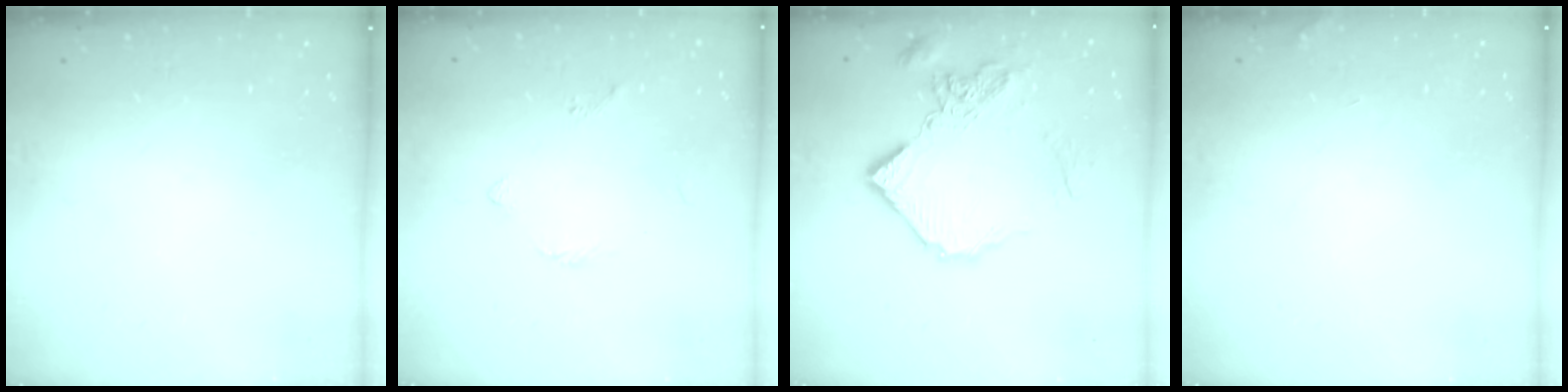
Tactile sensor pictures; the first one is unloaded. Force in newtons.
{"total": 2.4, "press": 2.3, "slide": 0.6}
{"total": 14.8, "press": 14.7, "slide": 1.7}
{"total": 2.0, "press": 2.0, "slide": 0.2}